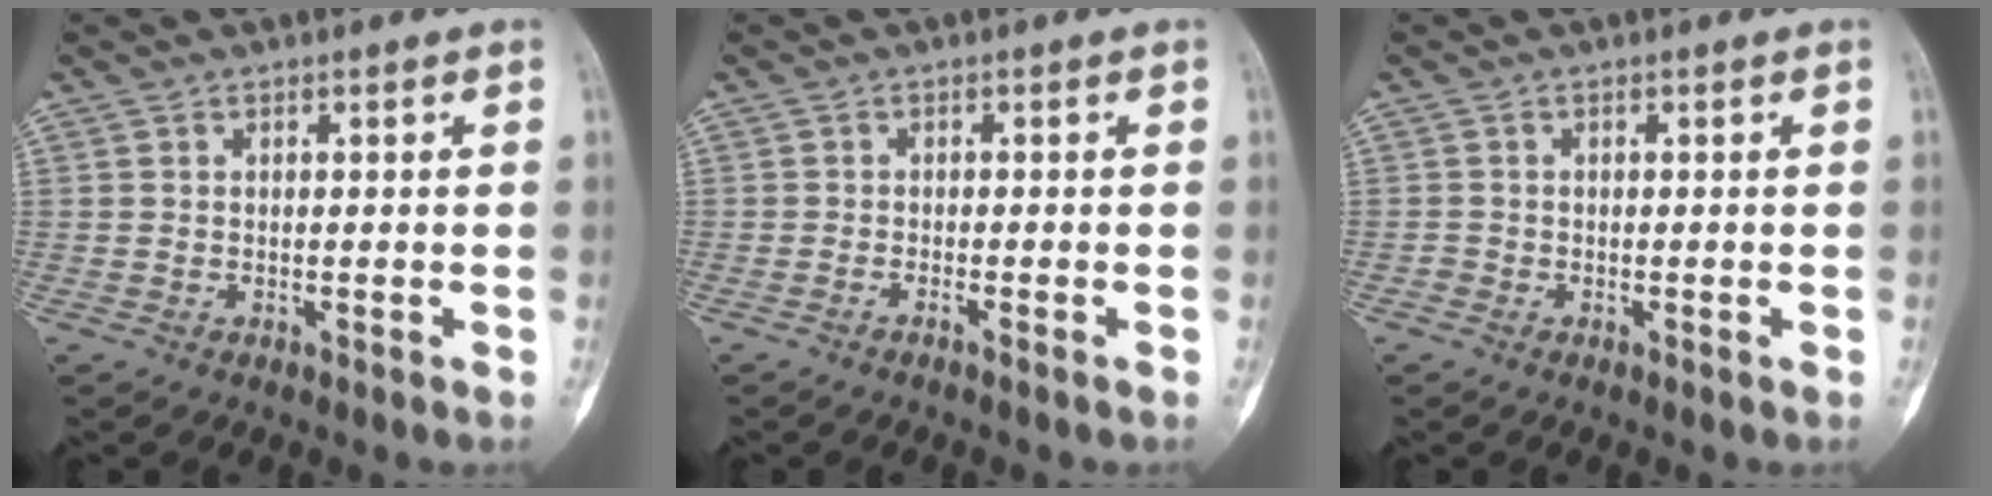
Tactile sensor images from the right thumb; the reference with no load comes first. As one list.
[{"total": 1.0, "force": [-0.8, -0.2, 0.6], "torque": [-0.013, 0.004, -0.015]}, {"total": 0.7, "force": [-0.4, 0.6, 0.0], "torque": [-0.001, 0.003, -0.010]}]